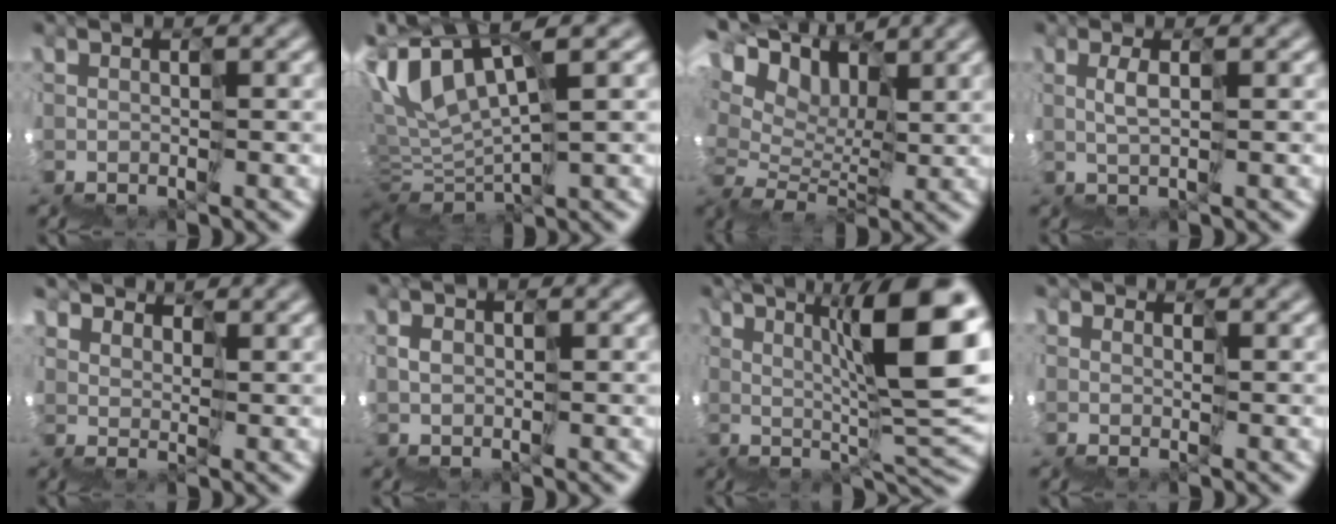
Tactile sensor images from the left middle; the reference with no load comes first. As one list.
[{"total": 6.0, "force": [3.4, 1.5, 4.7], "torque": [-0.122, 0.018, 0.059]}, {"total": 6.6, "force": [4.6, 3.2, 3.6], "torque": [-0.079, 0.033, 0.077]}, {"total": 1.6, "force": [0.7, -1.5, 0.0], "torque": [-0.004, 0.014, 0.014]}, {"total": 3.9, "force": [3.8, -0.1, -0.8], "torque": [0.012, 0.017, 0.067]}, {"total": 0.9, "force": [0.3, 0.5, 0.6], "torque": [-0.010, 0.010, 0.005]}, {"total": 9.7, "force": [4.2, 0.4, 8.8], "torque": [-0.118, 0.031, 0.071]}, {"total": 1.1, "force": [1.1, 0.2, -0.1], "torque": [-0.004, 0.009, 0.018]}]